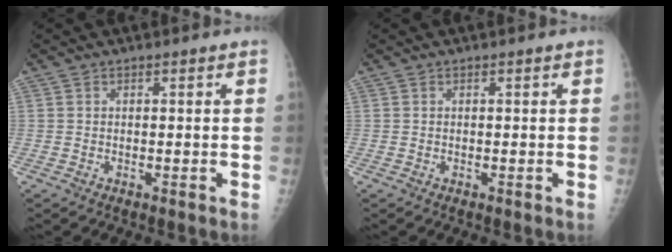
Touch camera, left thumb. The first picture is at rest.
{"total": 0.0}